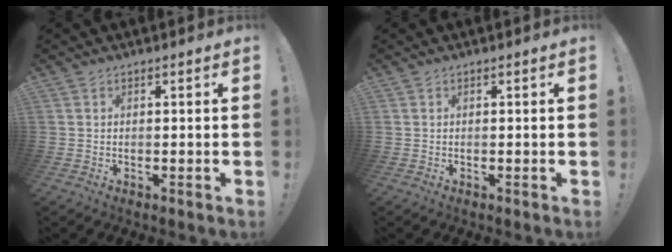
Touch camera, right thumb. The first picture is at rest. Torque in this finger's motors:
{"motor_torque": [-0.01, 0.01, 0.01, -0.01, 0.00]}